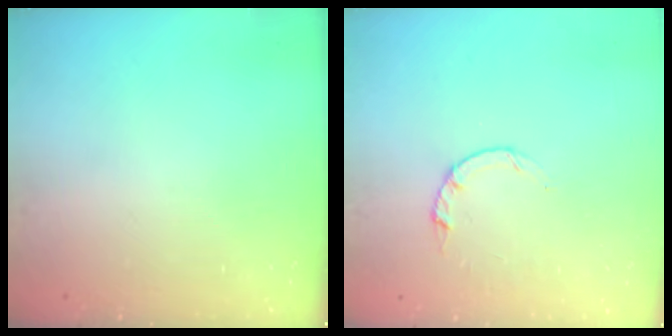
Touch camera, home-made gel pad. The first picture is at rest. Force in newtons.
{"total": 2.2, "press": 2.1, "slide": 0.4}